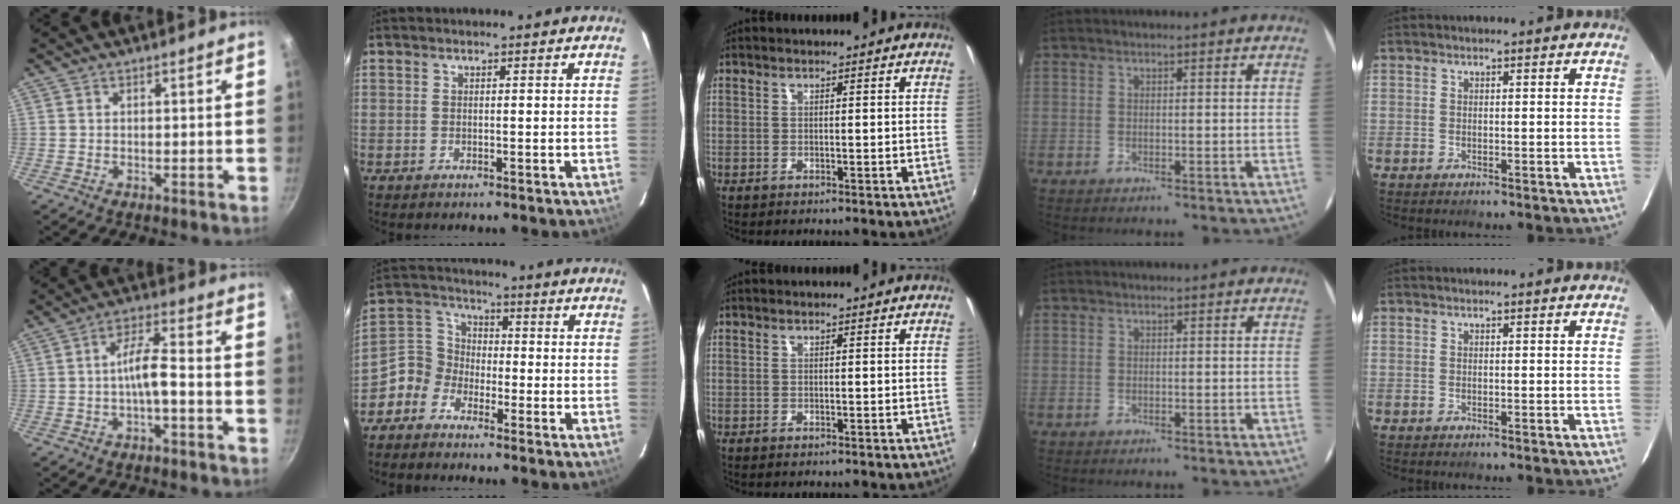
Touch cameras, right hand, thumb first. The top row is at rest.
{"thumb": {"total": 6.1, "force": [-2.1, 1.8, 5.4], "torque": [-0.104, 0.035, -0.038]}, "index": {"total": 6.4, "force": [-3.7, 5.1, 1.1], "torque": [-0.025, 0.030, -0.091]}}